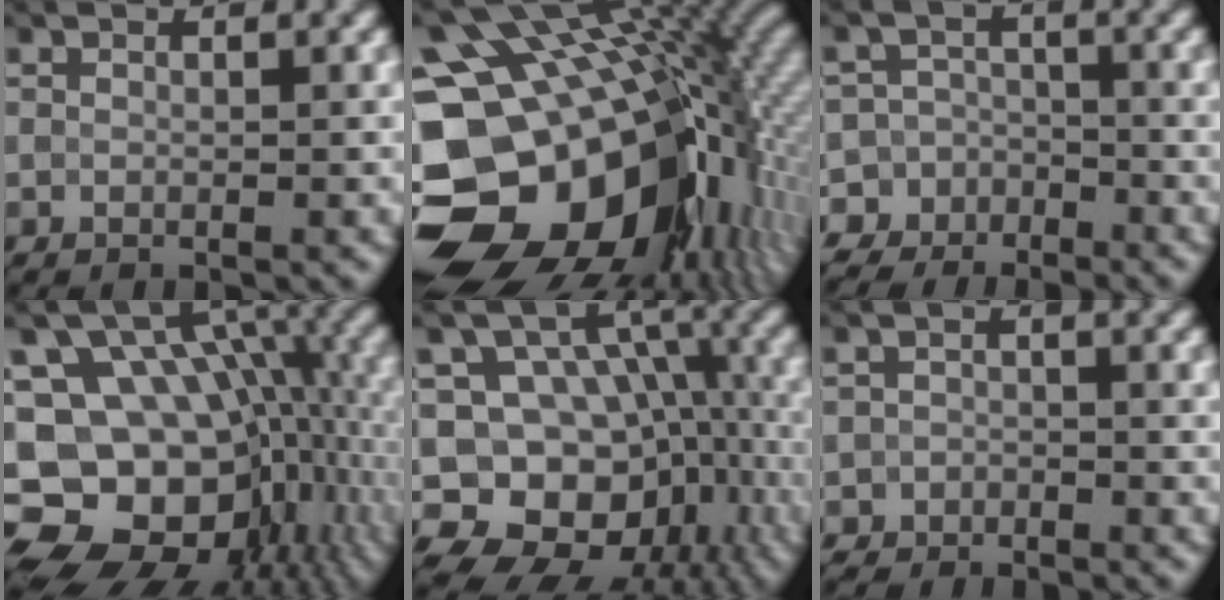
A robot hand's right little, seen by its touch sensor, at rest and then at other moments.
{"total": 20.7, "force": [-5.6, 14.8, 13.3], "torque": [-0.274, -0.018, -0.059]}
{"total": 8.3, "force": [-6.4, 5.2, -0.7], "torque": [0.012, -0.013, -0.122]}
{"total": 16.2, "force": [-5.1, 12.1, 9.4], "torque": [-0.154, -0.001, -0.059]}
{"total": 11.4, "force": [-4.0, 8.7, 6.1], "torque": [-0.073, 0.000, -0.057]}
{"total": 2.7, "force": [-2.3, 0.5, -1.3], "torque": [0.029, -0.002, -0.040]}